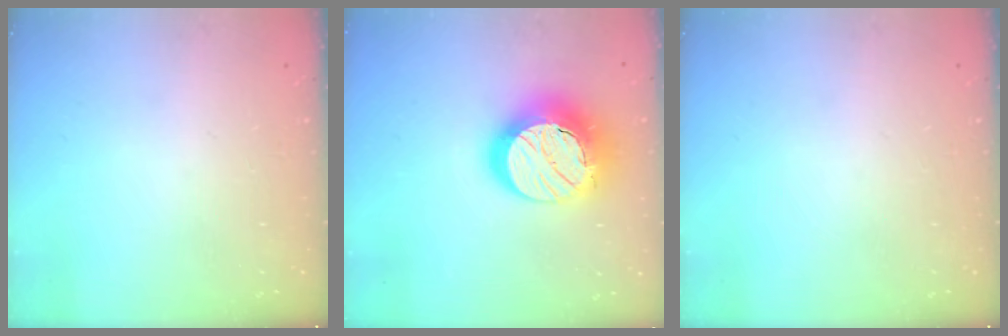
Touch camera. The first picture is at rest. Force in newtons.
{"total": 20.3, "press": 20.2, "slide": 1.6}
{"total": 0.0}